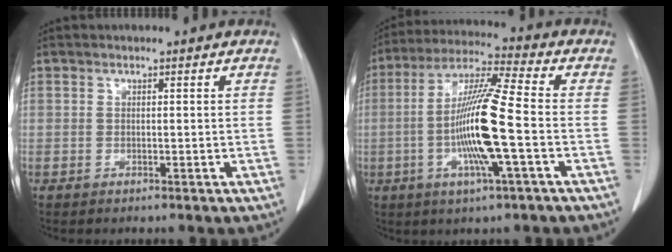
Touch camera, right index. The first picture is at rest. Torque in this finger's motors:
{"motor_torque": [2.06, -0.08, 1.05, 0.16]}